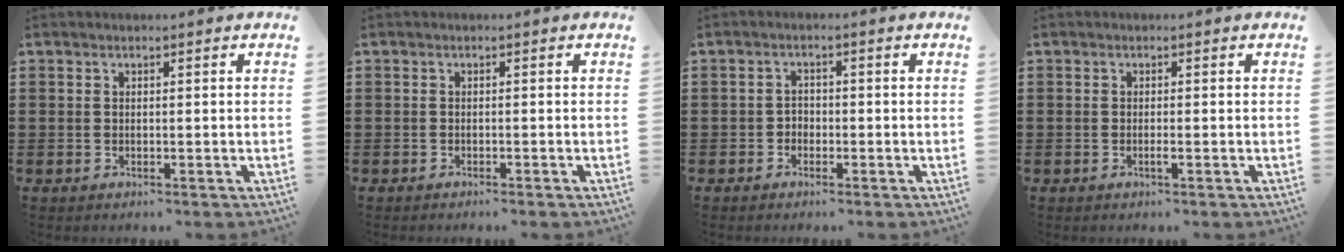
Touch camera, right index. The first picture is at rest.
{"total": 0.6, "force": [-0.6, 0.0, 0.2], "torque": [-0.005, -0.003, -0.012]}
{"total": 1.4, "force": [-0.8, 1.0, 0.4], "torque": [-0.012, 0.002, -0.019]}
{"total": 0.8, "force": [-0.4, 0.0, 0.7], "torque": [-0.013, -0.003, -0.007]}